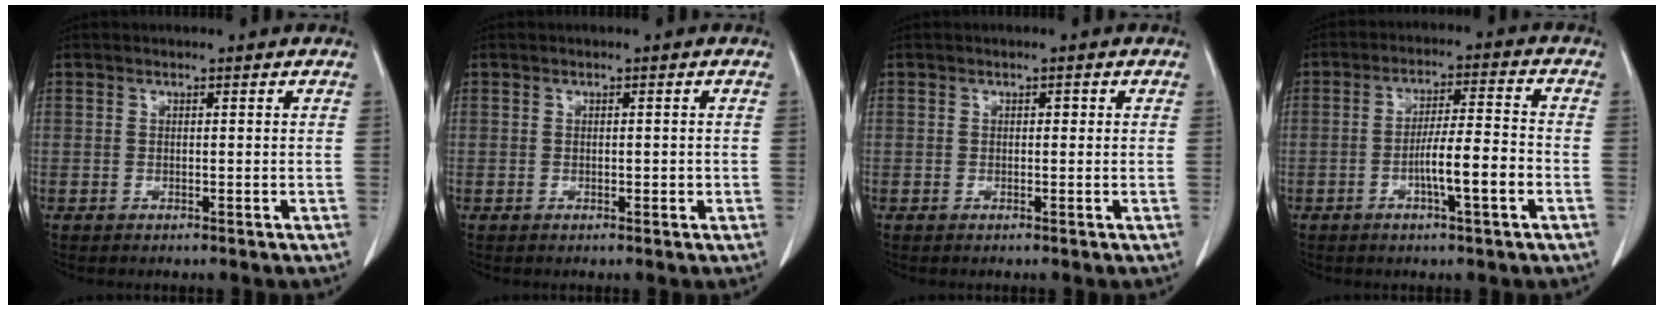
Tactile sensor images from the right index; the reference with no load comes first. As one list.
[{"total": 1.0, "force": [-0.2, 0.5, 0.8], "torque": [-0.010, 0.000, -0.002]}, {"total": 0.6, "force": [0.1, 0.4, 0.4], "torque": [-0.006, 0.005, 0.000]}, {"total": 7.7, "force": [-2.7, 0.4, 7.2], "torque": [-0.126, 0.006, -0.047]}]